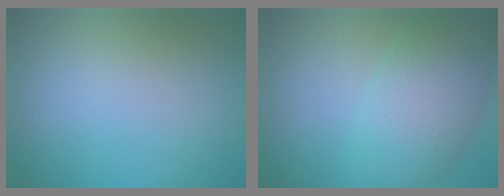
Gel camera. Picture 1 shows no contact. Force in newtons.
{"total": 6.5, "press": 6.5, "slide": 0.2}